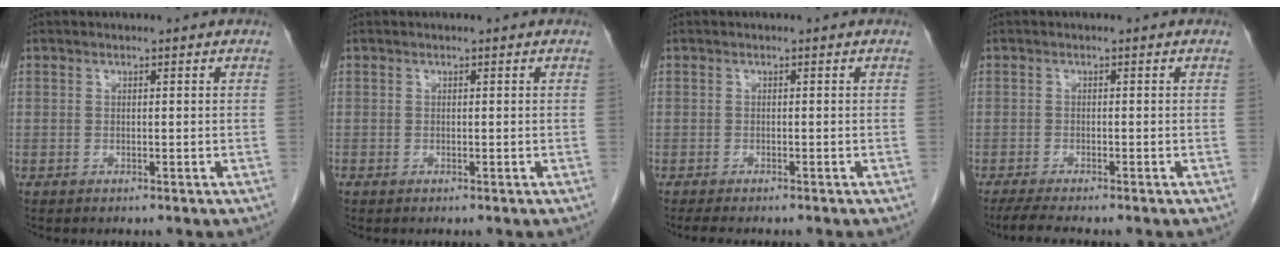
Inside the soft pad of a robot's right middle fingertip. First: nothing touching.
{"total": 0.0}
{"total": 4.5, "force": [-3.8, 0.9, 2.2], "torque": [-0.027, -0.008, -0.050]}
{"total": 4.3, "force": [-3.6, 0.1, 2.3], "torque": [-0.041, -0.011, -0.057]}